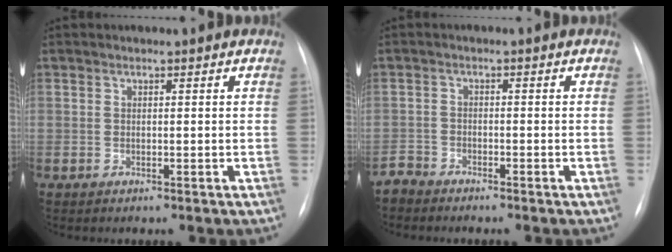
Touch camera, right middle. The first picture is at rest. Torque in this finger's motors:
{"motor_torque": [0.21, -0.40, 0.00, 0.01]}